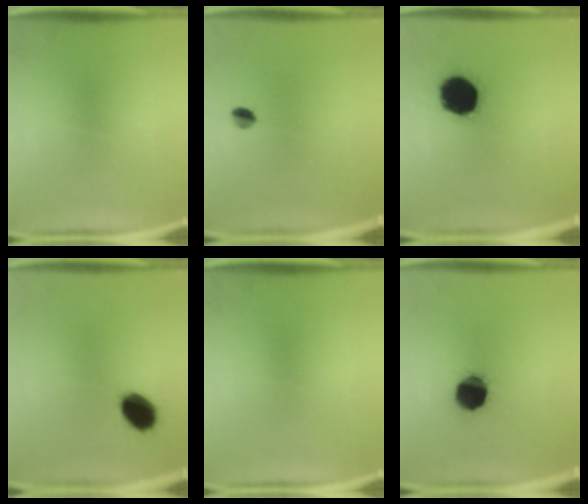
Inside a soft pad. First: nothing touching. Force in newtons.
{"total": 2.5}
{"total": 18.4}
{"total": 8.8}
{"total": 0.0}
{"total": 13.2}